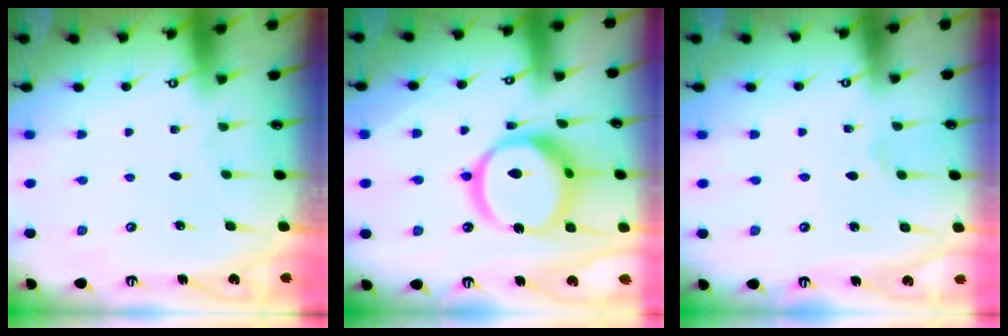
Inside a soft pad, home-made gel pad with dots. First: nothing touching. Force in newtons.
{"total": 18.5, "press": 18.4, "slide": 2.1}
{"total": 2.3, "press": 2.3, "slide": 0.2}